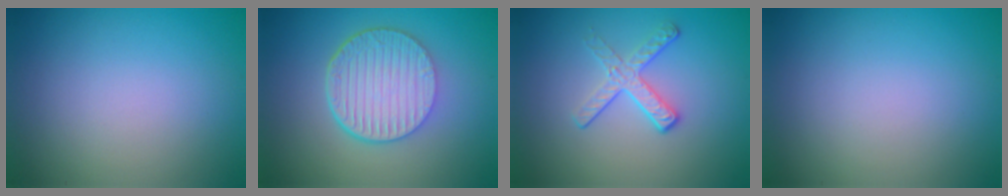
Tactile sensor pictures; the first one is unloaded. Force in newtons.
{"total": 7.0, "press": 4.7, "slide": 5.2}
{"total": 2.4, "press": 1.7, "slide": 1.7}
{"total": 0.0}